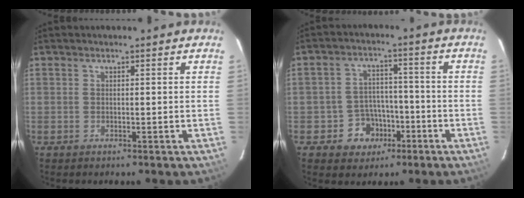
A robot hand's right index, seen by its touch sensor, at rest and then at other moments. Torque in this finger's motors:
{"motor_torque": [0.62, -0.51, 0.02, -0.03]}